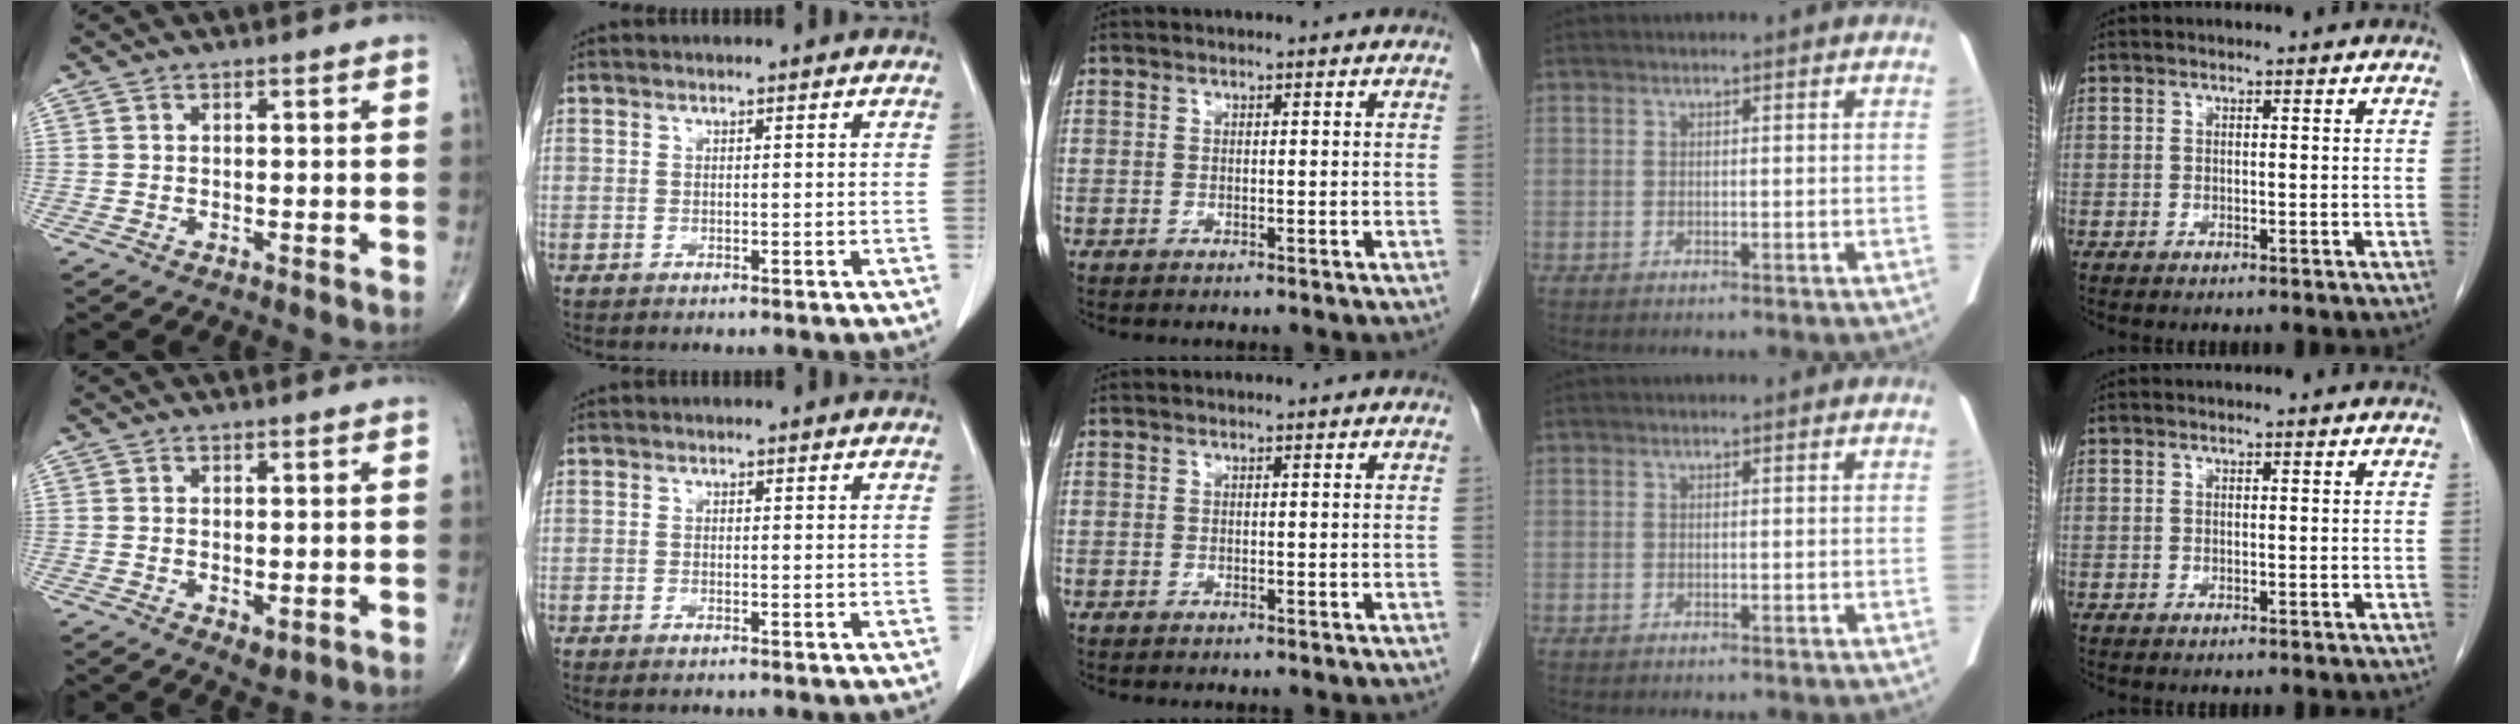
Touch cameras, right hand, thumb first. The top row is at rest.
{"thumb": {"total": 2.3, "force": [-0.4, 1.2, 1.9], "torque": [-0.026, -0.007, 0.000]}, "index": {"total": 1.0, "force": [-0.7, 0.3, 0.7], "torque": [-0.013, -0.001, -0.007]}}